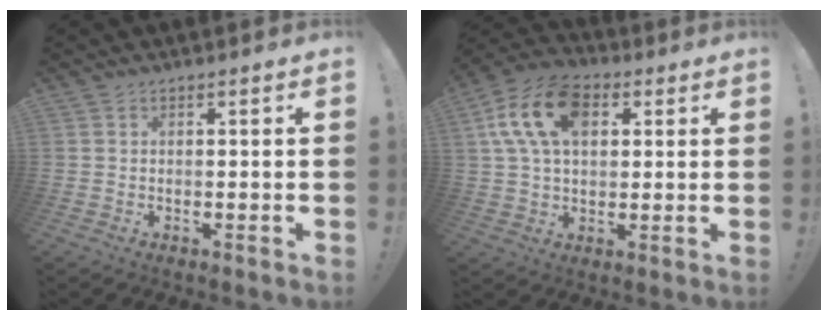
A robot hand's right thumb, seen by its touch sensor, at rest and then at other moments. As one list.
[{"total": 16.6, "force": [5.1, 10.6, 11.6], "torque": [-0.216, -0.001, 0.093]}]